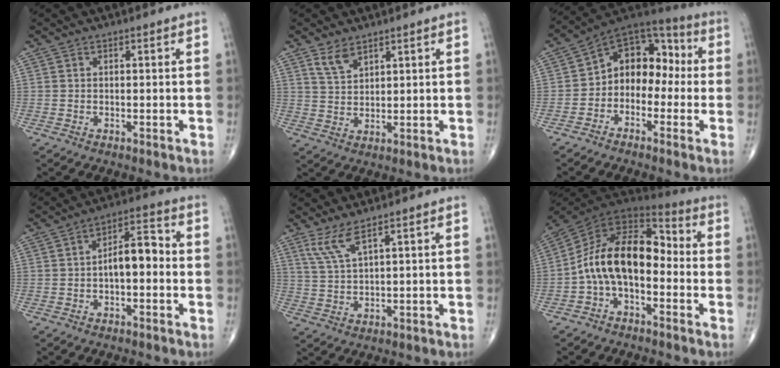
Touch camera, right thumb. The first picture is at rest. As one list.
[{"total": 4.1, "force": [2.9, 2.0, 2.2], "torque": [-0.035, -0.017, 0.062]}, {"total": 12.2, "force": [-1.2, 8.9, 8.2], "torque": [-0.076, 0.054, -0.040]}, {"total": 9.5, "force": [-0.8, 5.1, 8.0], "torque": [-0.101, 0.037, -0.022]}, {"total": 4.6, "force": [3.0, 0.4, 3.4], "torque": [-0.081, -0.019, 0.071]}, {"total": 15.3, "force": [-2.5, 9.0, 12.2], "torque": [-0.190, 0.069, -0.057]}]